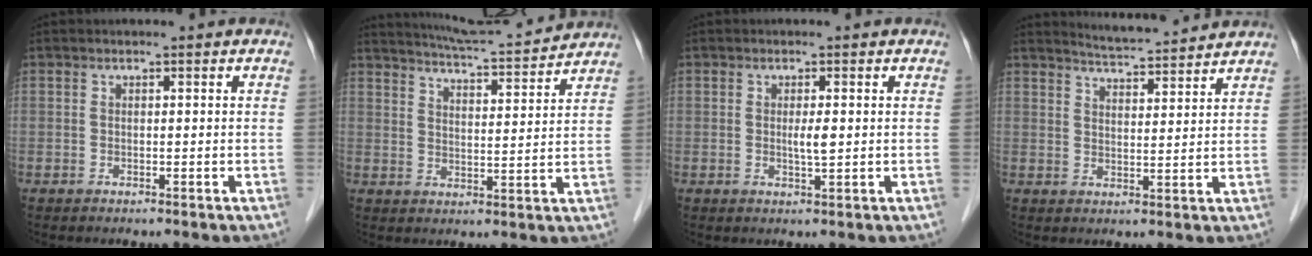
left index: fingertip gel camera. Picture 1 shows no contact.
{"total": 12.2, "force": [11.7, -0.1, 3.5], "torque": [-0.063, 0.010, 0.168]}
{"total": 1.9, "force": [0.1, 0.2, 1.9], "torque": [-0.036, -0.002, 0.003]}
{"total": 7.4, "force": [7.2, -0.1, 1.5], "torque": [-0.040, 0.009, 0.110]}